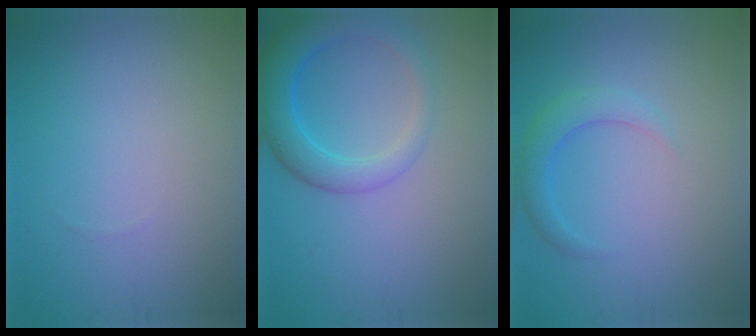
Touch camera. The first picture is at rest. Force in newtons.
{"total": 4.9, "press": 4.9, "slide": 0.4}
{"total": 2.4, "press": 2.4, "slide": 0.2}